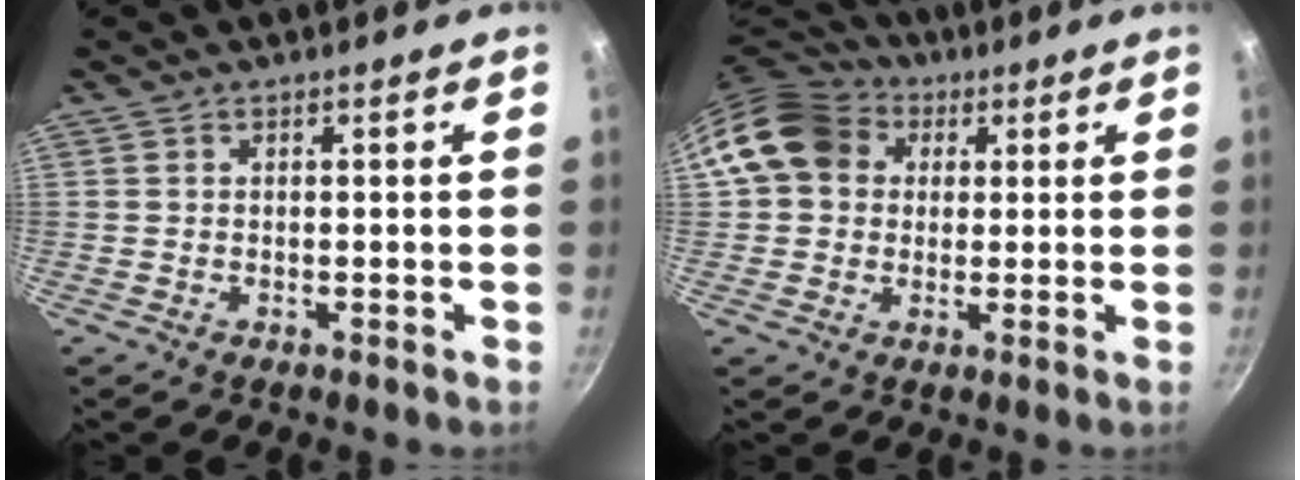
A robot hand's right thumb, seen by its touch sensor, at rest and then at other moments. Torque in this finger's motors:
{"motor_torque": [-0.09, 2.00, 0.20, -0.16, 0.10]}